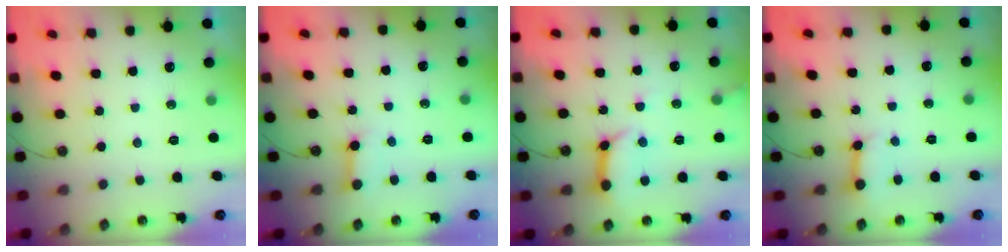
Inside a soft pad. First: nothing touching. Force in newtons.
{"total": 3.9, "press": 3.9, "slide": 0.5}
{"total": 12.3, "press": 12.3, "slide": 1.3}
{"total": 6.4, "press": 6.4, "slide": 0.7}